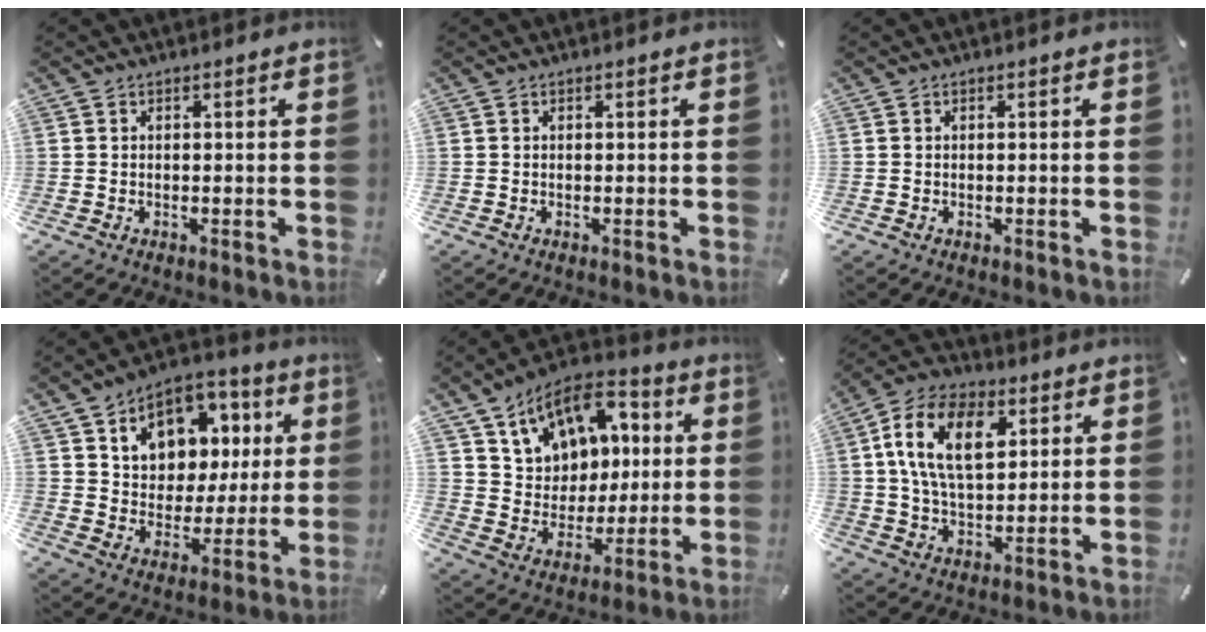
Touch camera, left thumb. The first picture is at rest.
{"total": 0.0}
{"total": 0.0}
{"total": 12.5, "force": [4.7, 10.6, 4.7], "torque": [-0.074, -0.022, 0.089]}
{"total": 14.2, "force": [6.7, 11.3, 5.3], "torque": [-0.099, -0.029, 0.129]}
{"total": 15.5, "force": [4.5, 9.5, 11.4], "torque": [-0.227, 0.008, 0.077]}